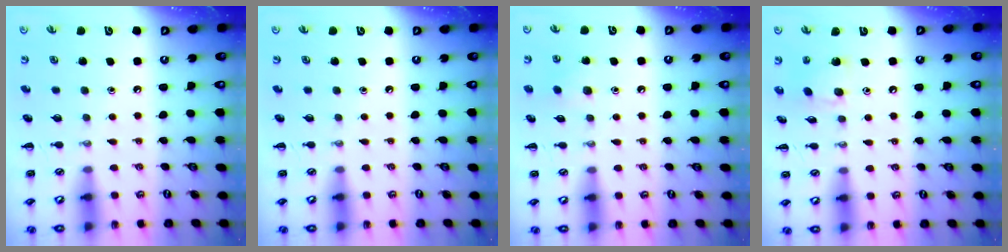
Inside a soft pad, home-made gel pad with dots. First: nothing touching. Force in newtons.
{"total": 0.0}
{"total": 6.8, "press": 6.6, "slide": 1.9}
{"total": 6.3, "press": 6.3, "slide": 0.7}